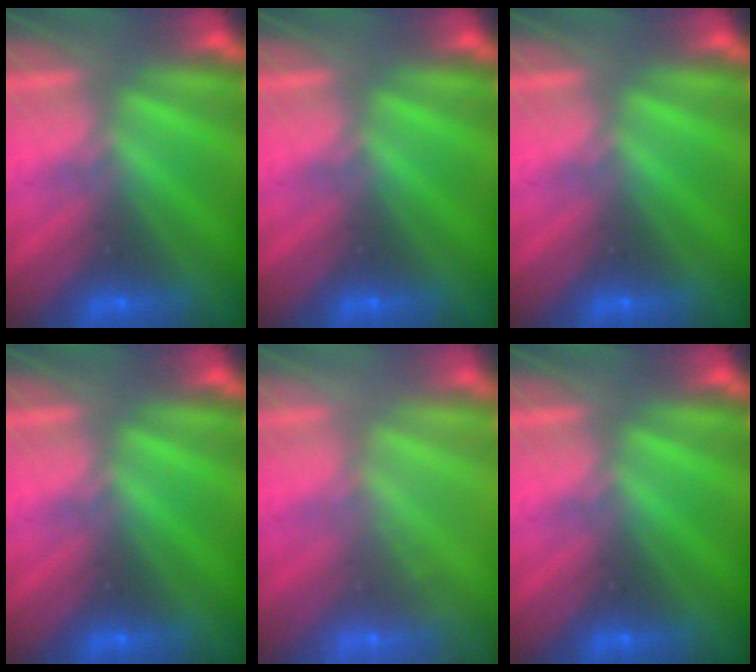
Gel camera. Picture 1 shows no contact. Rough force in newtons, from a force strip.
{"total": 0.0}
{"total": 0.0}
{"total": 0.0}
{"total": 1.8}
{"total": 0.0}